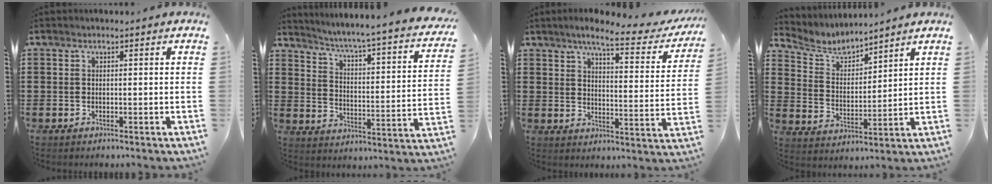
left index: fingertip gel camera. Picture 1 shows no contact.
{"total": 3.4, "force": [2.7, -1.1, 1.8], "torque": [-0.052, -0.042, 0.029]}
{"total": 7.2, "force": [5.7, 0.9, 4.3], "torque": [-0.089, -0.024, 0.092]}
{"total": 5.3, "force": [5.0, 1.2, 1.3], "torque": [-0.052, -0.027, 0.086]}